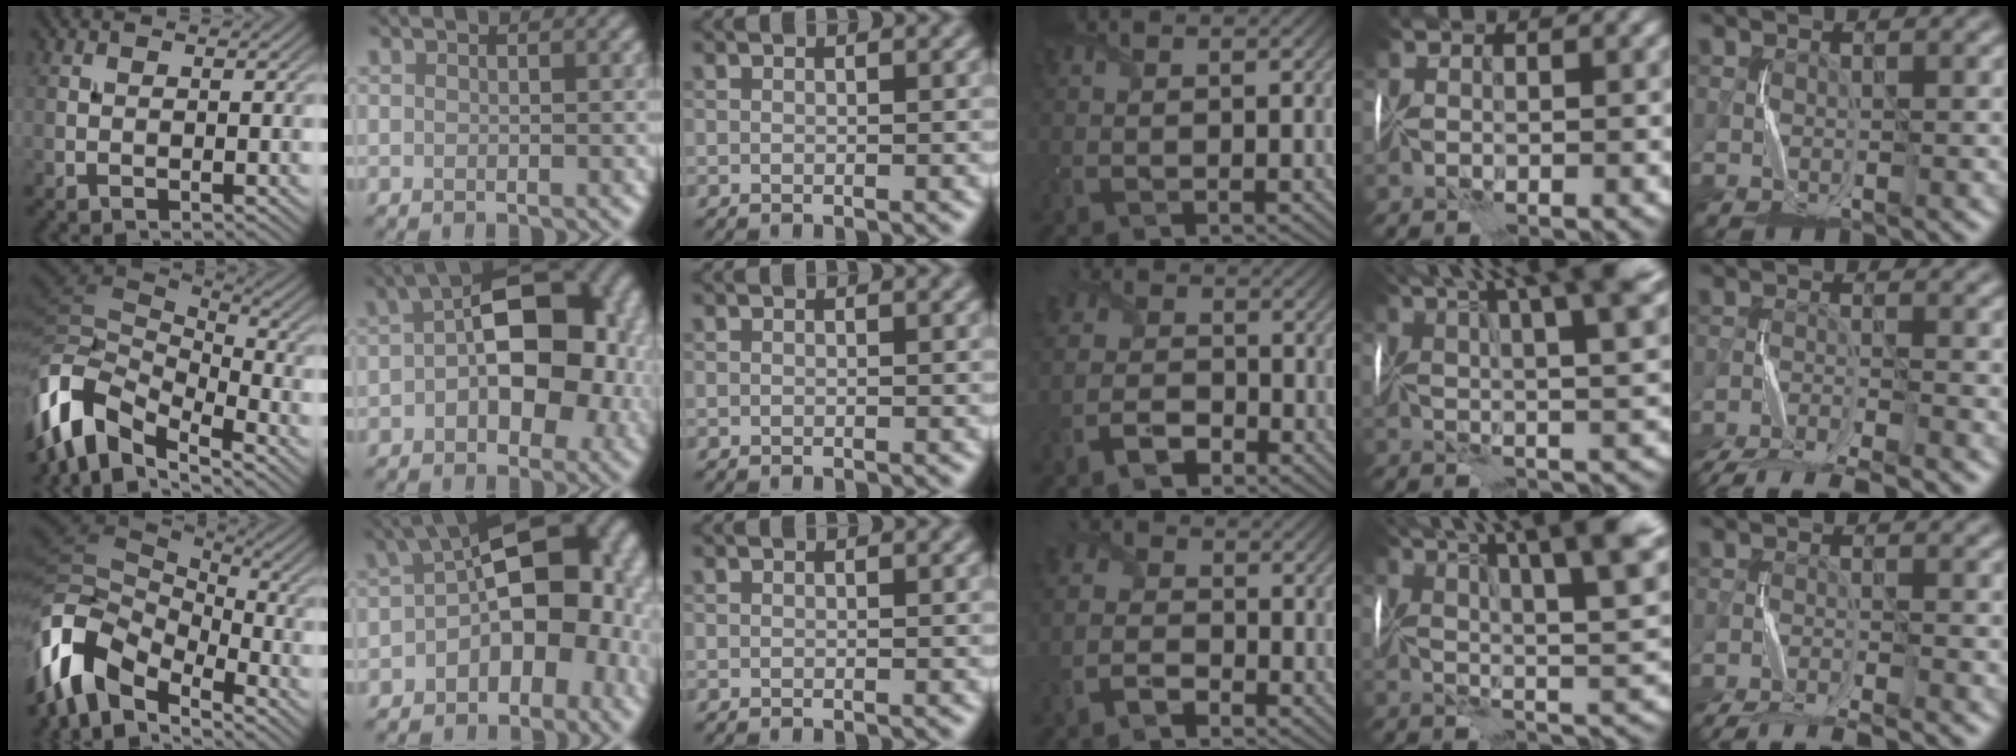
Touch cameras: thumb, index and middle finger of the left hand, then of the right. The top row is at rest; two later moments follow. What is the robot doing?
{"motion": "fold", "object": "handkerchief"}